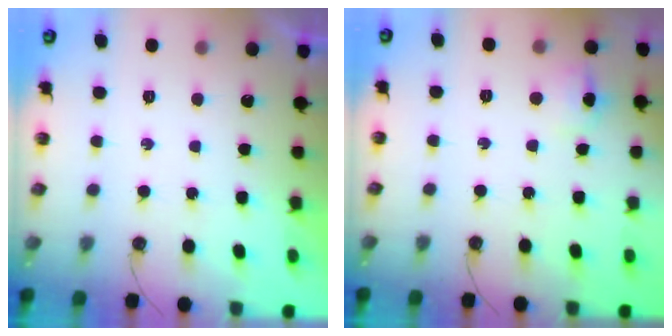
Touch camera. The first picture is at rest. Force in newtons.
{"total": 13.9, "press": 5.5, "slide": 12.8}